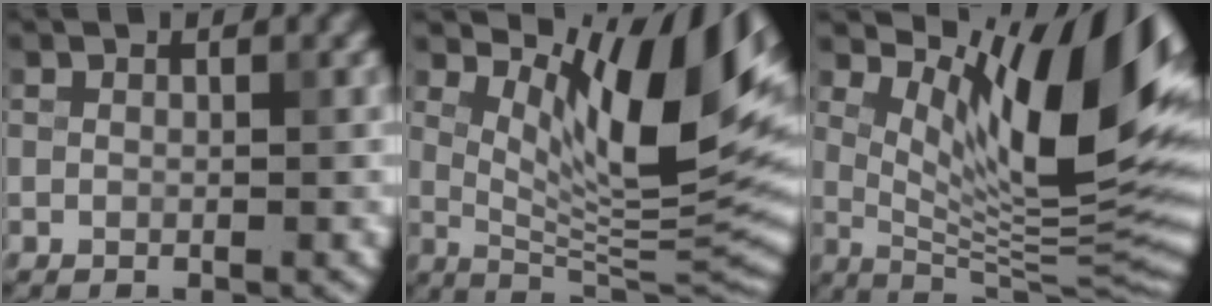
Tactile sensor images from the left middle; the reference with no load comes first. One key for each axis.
{"total": 12.4, "fx": 5.3, "fy": 4.0, "fz": 10.5, "tx": -0.155, "ty": -0.002, "tz": 0.105}
{"total": 13.7, "fx": 5.8, "fy": 4.3, "fz": 11.7, "tx": -0.173, "ty": 0.001, "tz": 0.111}